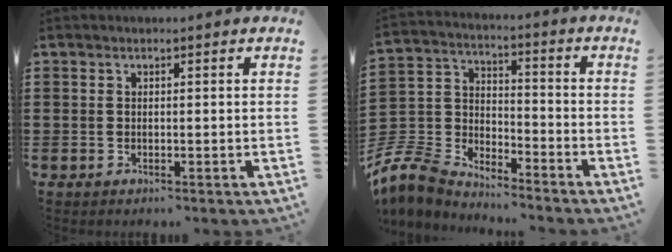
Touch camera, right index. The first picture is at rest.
{"total": 7.2, "force": [-6.6, 2.5, 1.3], "torque": [-0.074, -0.005, -0.144]}